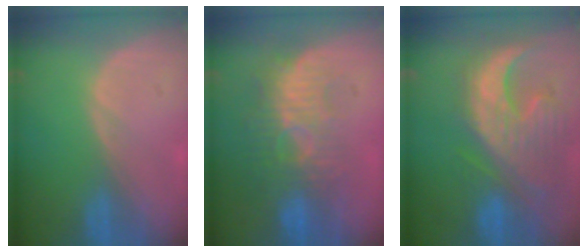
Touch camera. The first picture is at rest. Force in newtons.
{"total": 9.4, "press": 8.7, "slide": 3.7}
{"total": 13.2, "press": 11.4, "slide": 6.8}